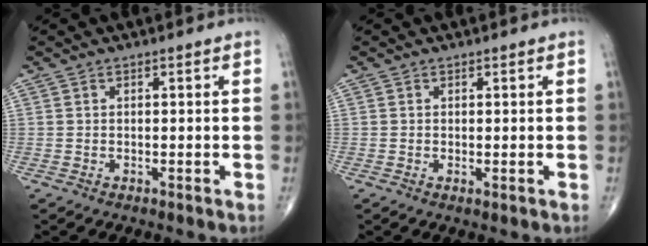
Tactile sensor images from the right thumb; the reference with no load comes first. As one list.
[{"total": 0.6, "force": [0.0, 0.2, 0.6], "torque": [-0.013, -0.004, -0.001]}]